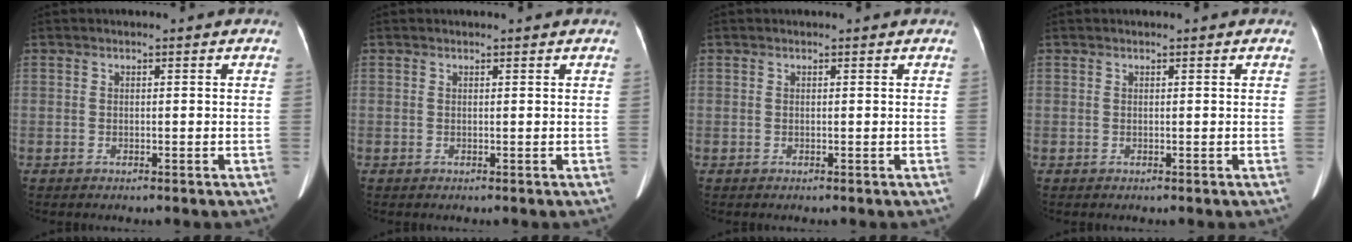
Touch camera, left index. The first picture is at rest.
{"total": 0.8, "force": [0.8, 0.2, 0.1], "torque": [-0.008, 0.013, 0.012]}
{"total": 1.1, "force": [1.1, 0.1, 0.3], "torque": [-0.008, 0.014, 0.014]}
{"total": 0.7, "force": [0.7, 0.0, 0.2], "torque": [-0.005, 0.008, 0.011]}